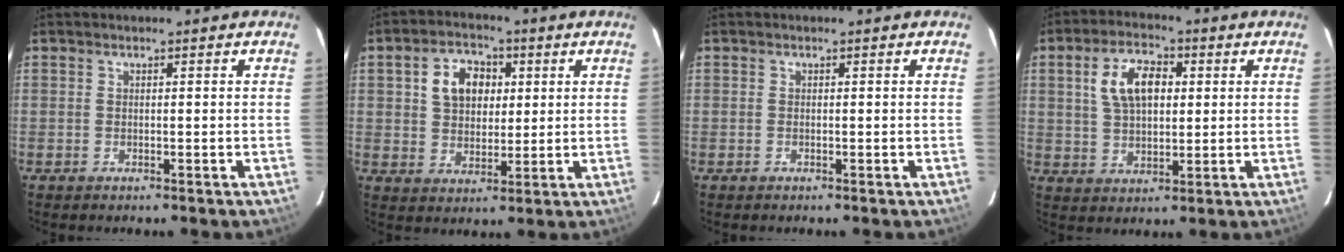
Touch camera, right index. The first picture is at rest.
{"total": 8.5, "force": [2.4, 6.3, 5.1], "torque": [-0.096, 0.027, 0.046]}
{"total": 0.0}
{"total": 9.4, "force": [2.5, 5.5, 7.3], "torque": [-0.141, 0.020, 0.048]}